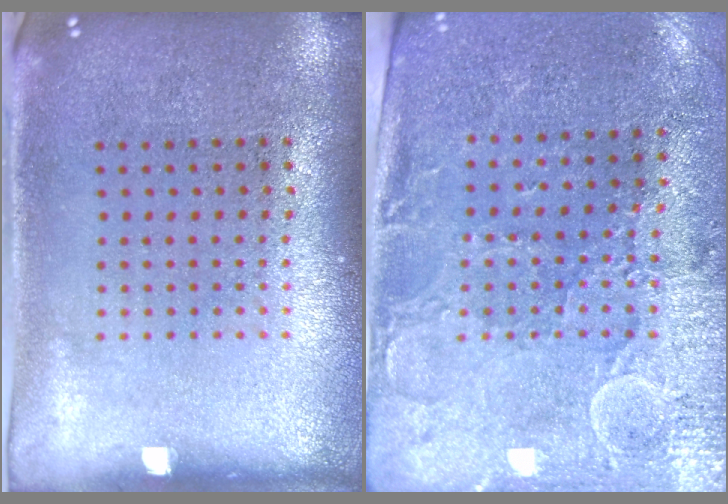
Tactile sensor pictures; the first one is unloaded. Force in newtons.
{"total": 3.0, "press": 2.7, "slide": 1.3}